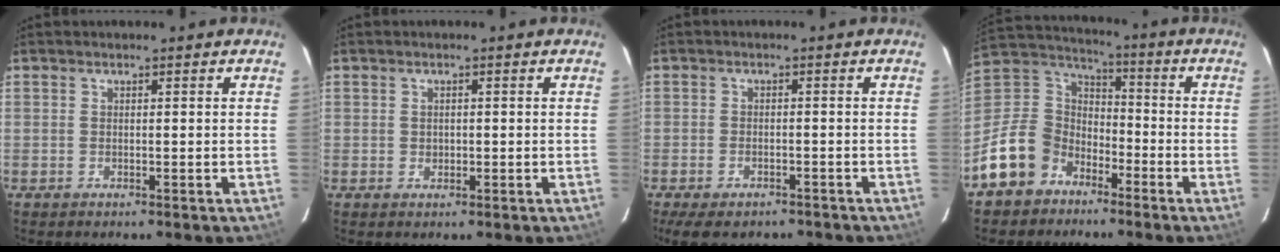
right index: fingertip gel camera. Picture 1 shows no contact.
{"total": 1.2, "force": [0.0, 1.1, 0.3], "torque": [-0.002, 0.002, 0.000]}
{"total": 8.8, "force": [-6.7, 3.9, 4.2], "torque": [-0.095, -0.019, -0.098]}
{"total": 14.2, "force": [-9.0, 9.9, 4.8], "torque": [-0.128, 0.035, -0.155]}